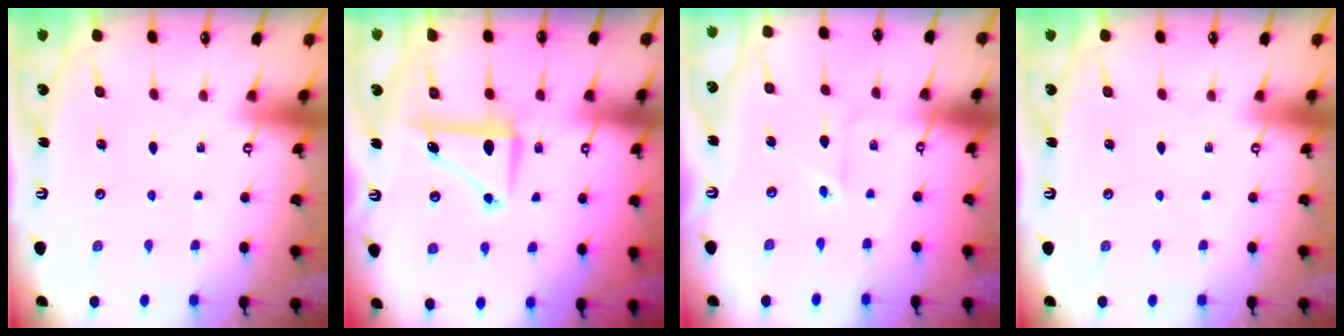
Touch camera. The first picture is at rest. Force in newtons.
{"total": 8.1, "press": 8.1, "slide": 0.3}
{"total": 2.3, "press": 2.3, "slide": 0.1}
{"total": 0.0}